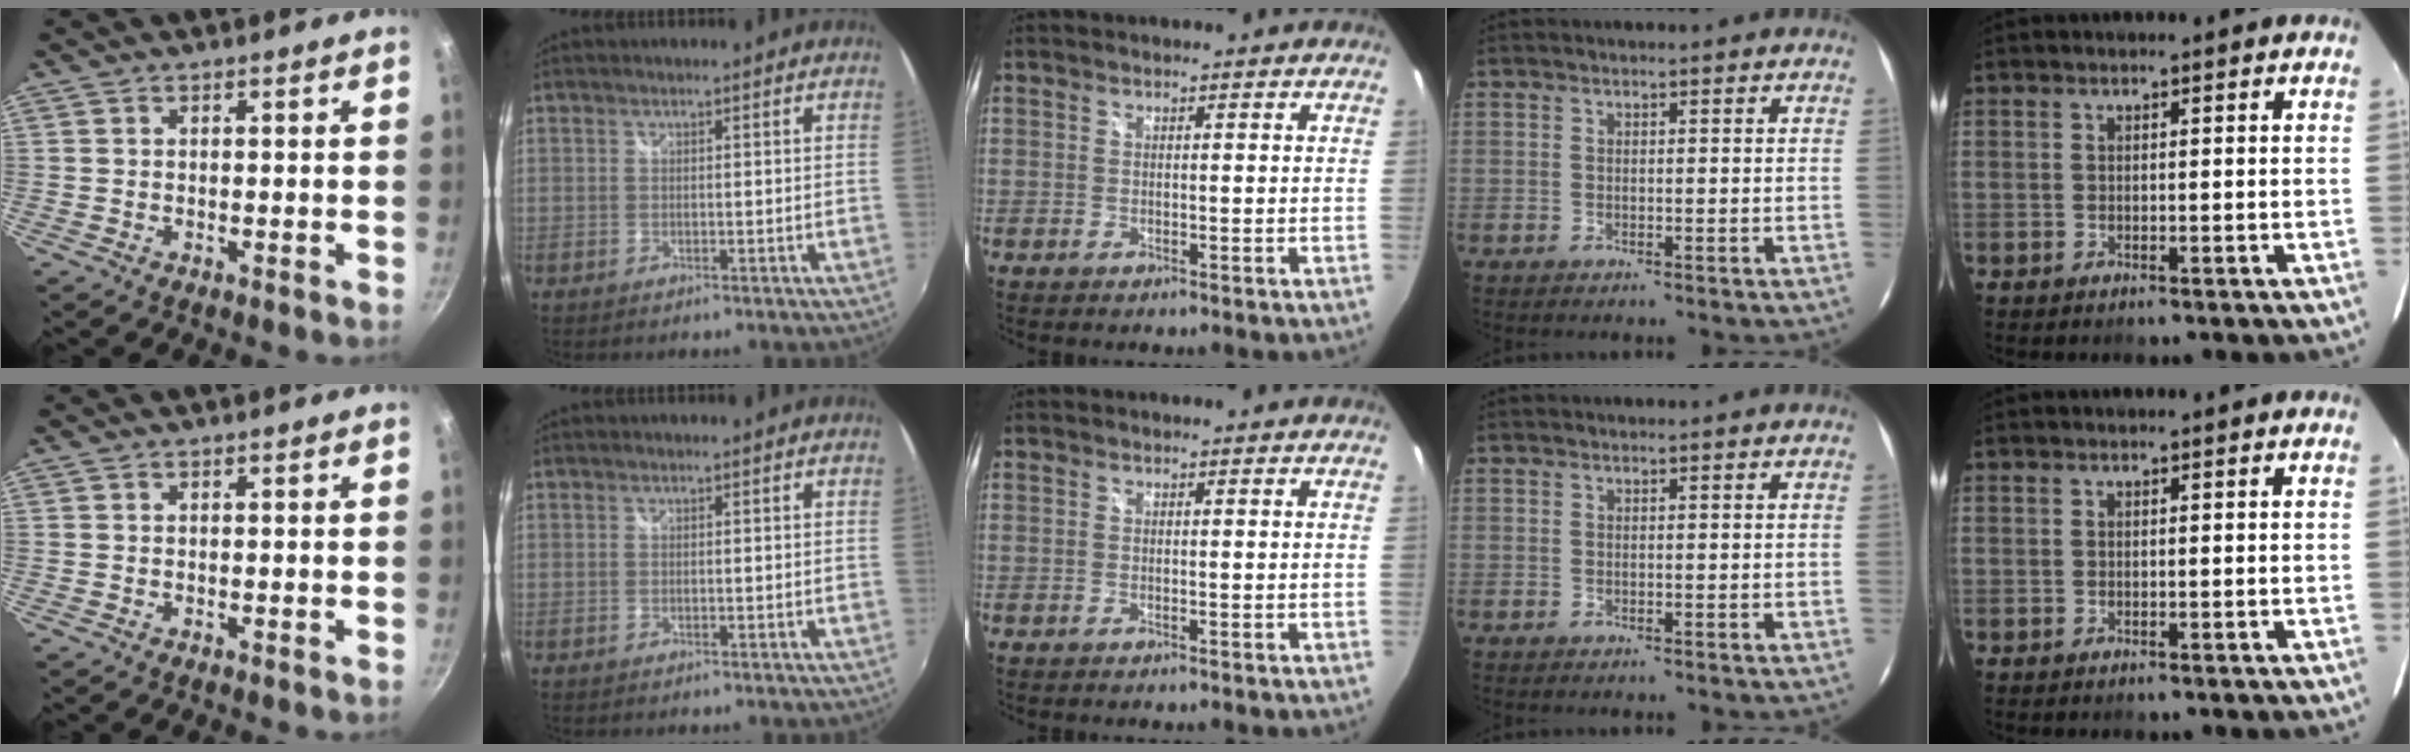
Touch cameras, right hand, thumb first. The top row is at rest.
{}